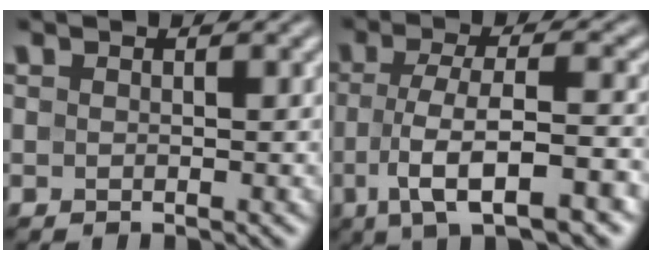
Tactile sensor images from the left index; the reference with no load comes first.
{"total": 7.9, "force": [-3.0, 2.1, 7.0], "torque": [-0.126, -0.001, -0.055]}